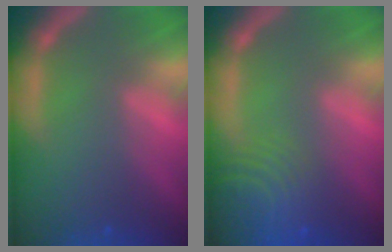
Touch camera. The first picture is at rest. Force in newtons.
{"total": 9.5}